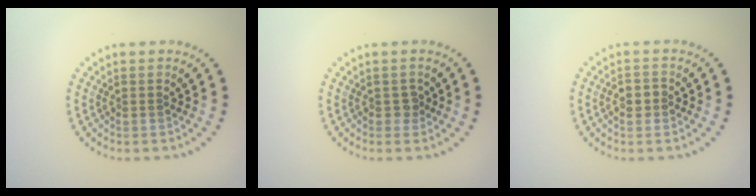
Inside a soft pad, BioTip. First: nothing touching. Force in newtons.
{"total": 0.9, "press": 0.8, "slide": 0.4}
{"total": 1.6, "press": 1.6, "slide": 0.3}